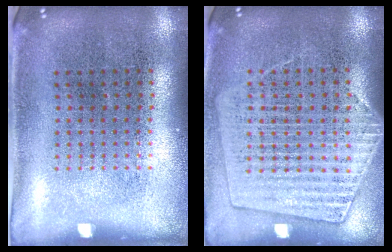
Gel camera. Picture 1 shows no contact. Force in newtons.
{"total": 1.4, "press": 1.3, "slide": 0.5}